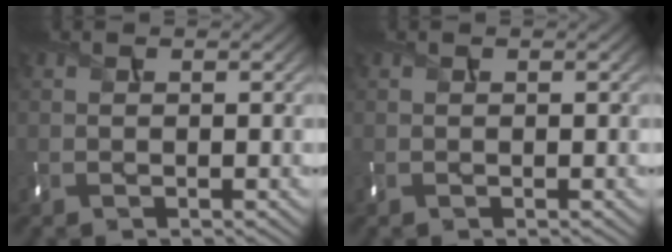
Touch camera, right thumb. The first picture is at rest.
{"total": 0.0}